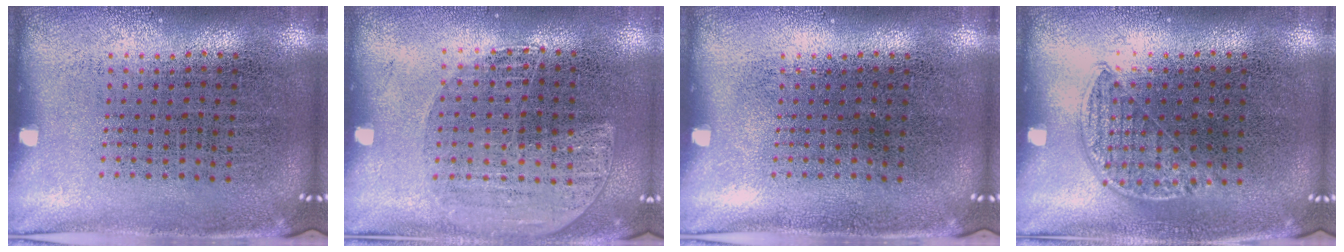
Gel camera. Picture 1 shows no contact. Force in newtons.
{"total": 1.3, "press": 1.3, "slide": 0.1}
{"total": 0.0}
{"total": 0.8, "press": 0.6, "slide": 0.4}